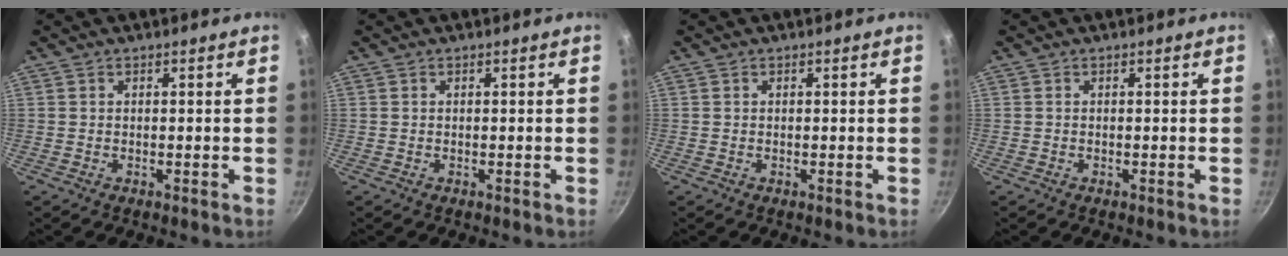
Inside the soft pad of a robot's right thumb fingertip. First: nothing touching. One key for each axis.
{"total": 0.0}
{"total": 0.0}
{"total": 0.0}